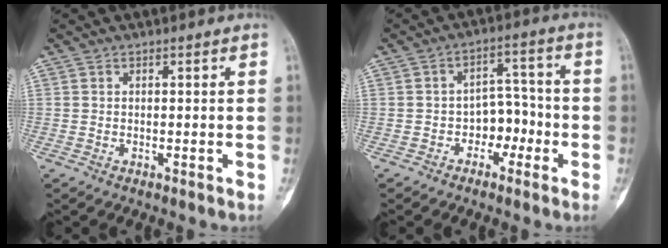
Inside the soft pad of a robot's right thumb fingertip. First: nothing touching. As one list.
[{"total": 6.4, "force": [-2.4, 4.8, 3.6], "torque": [-0.017, 0.039, -0.045]}]